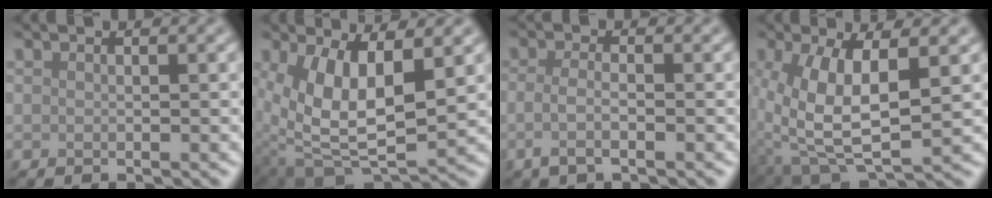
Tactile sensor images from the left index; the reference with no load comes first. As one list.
[{"total": 9.0, "force": [1.6, 4.7, 7.5], "torque": [-0.153, -0.020, 0.039]}, {"total": 2.2, "force": [-0.7, 0.7, 1.9], "torque": [-0.041, -0.007, -0.020]}, {"total": 7.7, "force": [0.6, 3.3, 6.9], "torque": [-0.155, -0.008, 0.013]}]